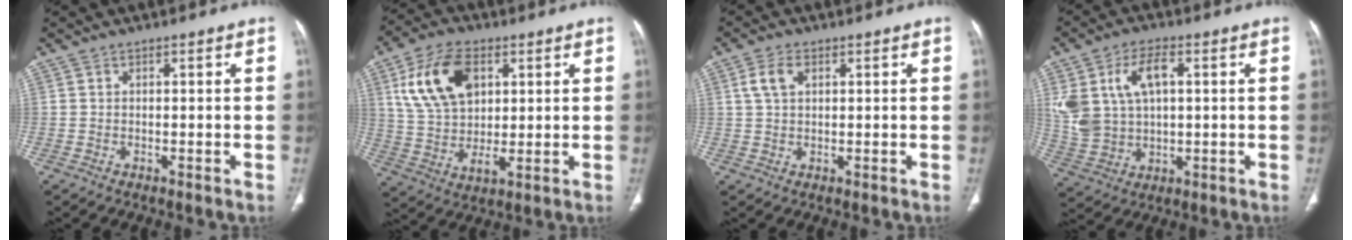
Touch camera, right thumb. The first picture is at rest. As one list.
[{"total": 15.4, "force": [5.4, 9.1, 11.2], "torque": [-0.194, -0.013, 0.107]}, {"total": 4.1, "force": [1.5, 2.4, 2.9], "torque": [-0.062, 0.007, 0.031]}, {"total": 12.9, "force": [3.2, 7.8, 9.7], "torque": [-0.192, 0.006, 0.073]}]